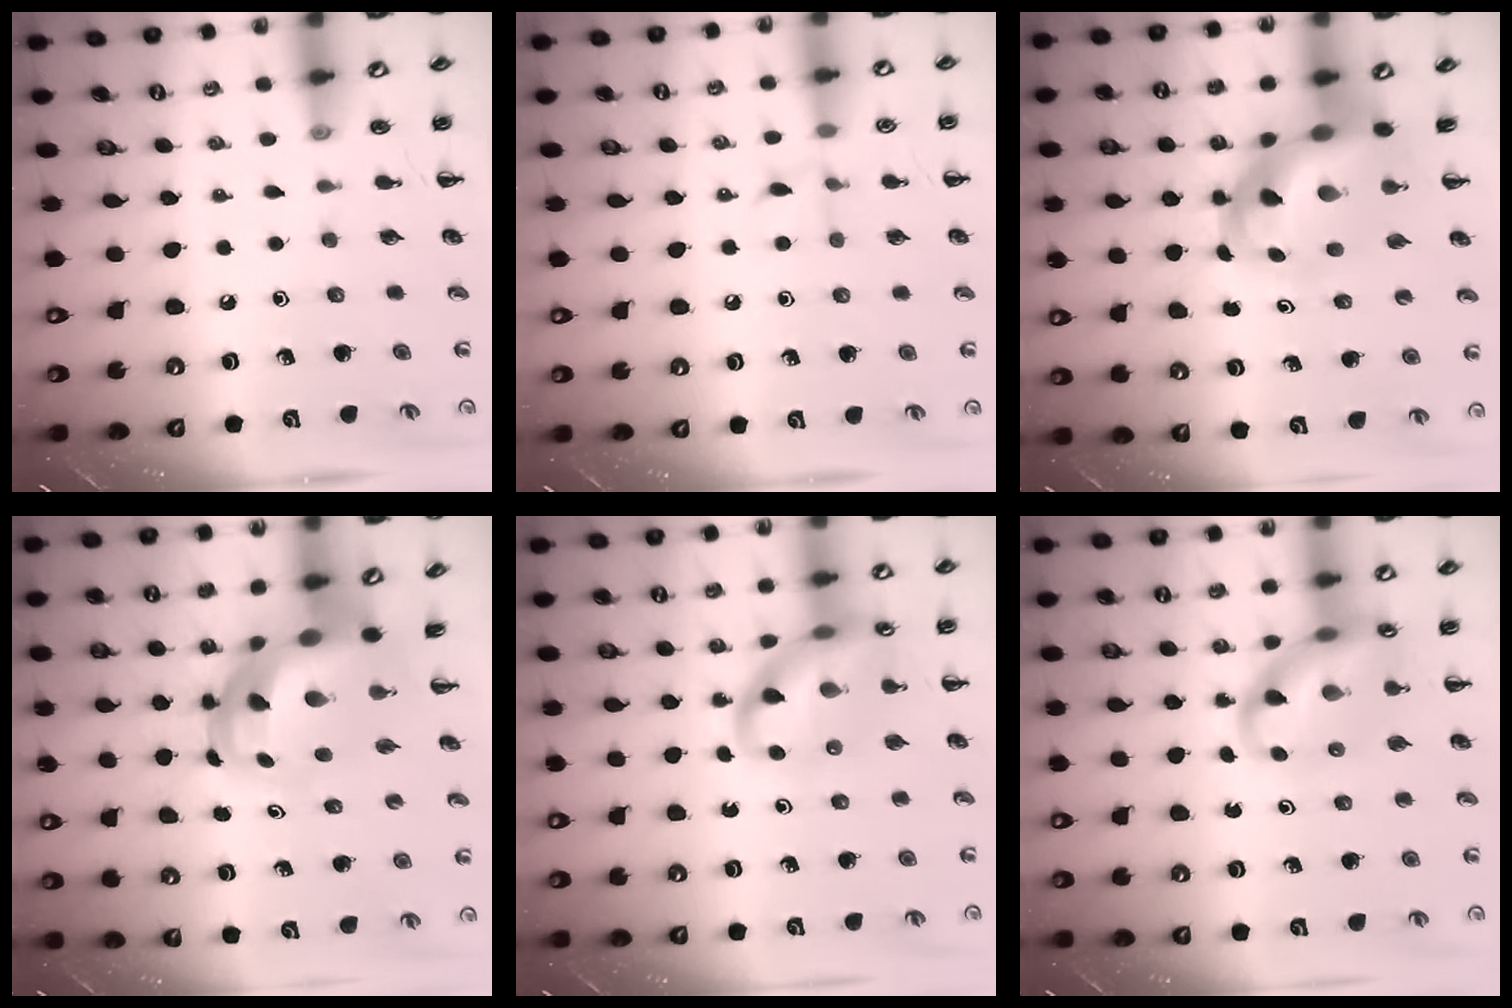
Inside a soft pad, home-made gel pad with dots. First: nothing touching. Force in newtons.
{"total": 6.1, "press": 6.0, "slide": 1.4}
{"total": 7.9, "press": 7.6, "slide": 2.3}
{"total": 8.8, "press": 8.5, "slide": 2.3}
{"total": 14.7, "press": 14.5, "slide": 2.3}
{"total": 12.6, "press": 12.2, "slide": 3.3}